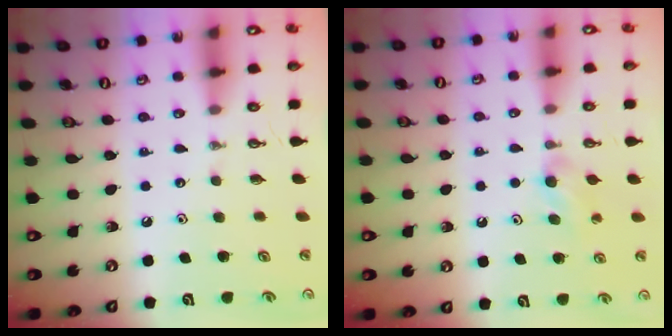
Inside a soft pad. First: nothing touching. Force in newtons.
{"total": 4.3, "press": 4.2, "slide": 0.9}